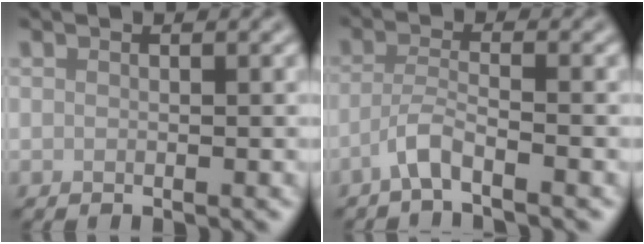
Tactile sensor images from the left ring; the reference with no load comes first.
{"total": 2.8, "force": [-2.0, 0.3, 1.9], "torque": [-0.039, 0.002, -0.051]}